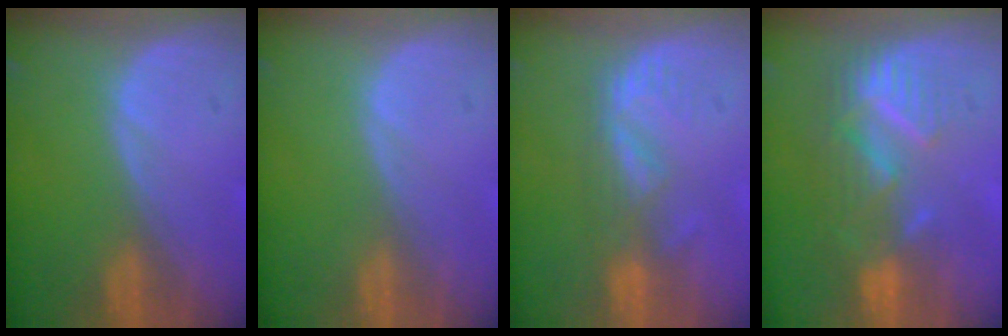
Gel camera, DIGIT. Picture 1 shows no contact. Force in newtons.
{"total": 0.0}
{"total": 4.3, "press": 4.0, "slide": 1.7}
{"total": 8.9, "press": 7.8, "slide": 4.5}